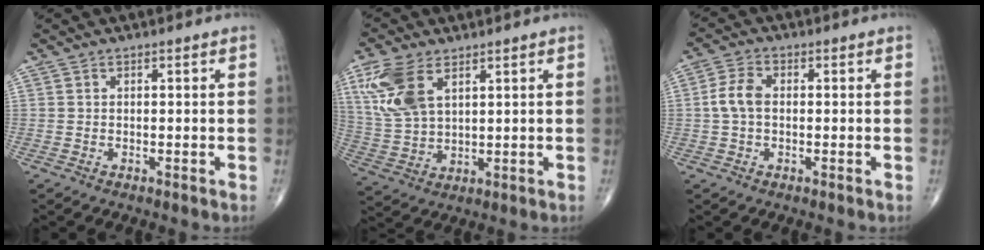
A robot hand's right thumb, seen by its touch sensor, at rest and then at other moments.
{"total": 11.1, "force": [5.1, 5.9, 7.9], "torque": [-0.176, -0.009, 0.111]}
{"total": 4.9, "force": [0.0, 3.1, 3.8], "torque": [-0.083, 0.015, -0.005]}